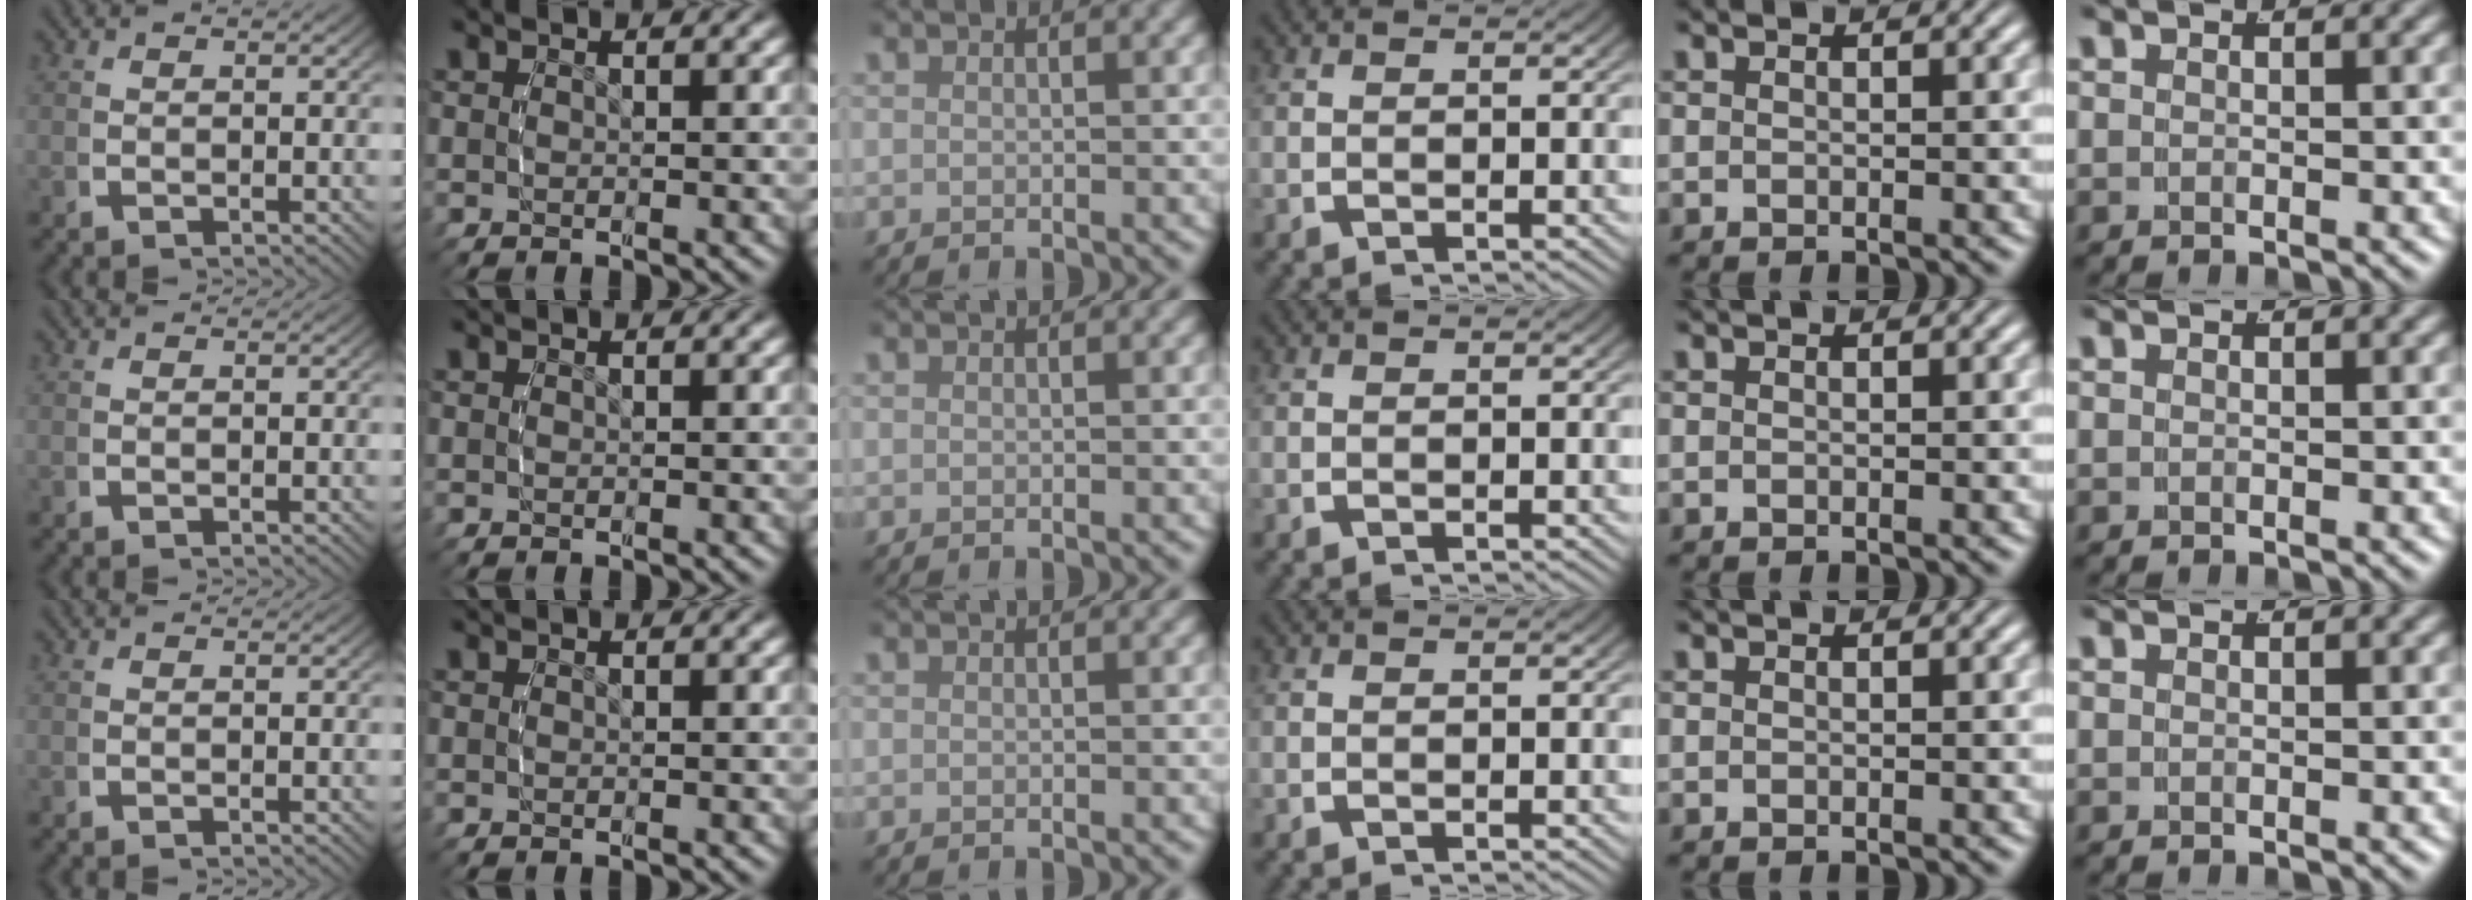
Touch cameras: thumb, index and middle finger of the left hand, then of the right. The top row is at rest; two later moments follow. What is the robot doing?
{"motion": "reach", "object": "paper"}